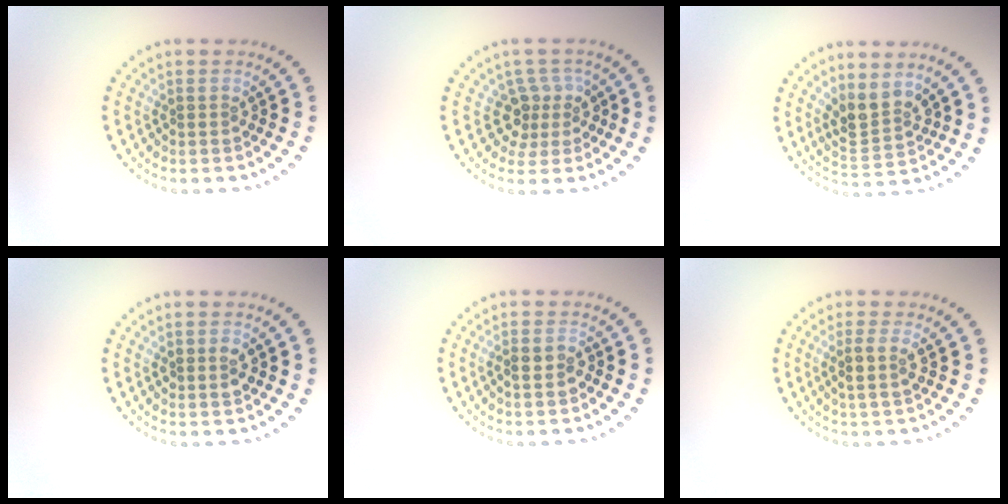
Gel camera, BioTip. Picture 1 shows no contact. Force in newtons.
{"total": 2.9, "press": 2.1, "slide": 2.0}
{"total": 3.1, "press": 2.7, "slide": 1.5}
{"total": 1.4, "press": 1.3, "slide": 0.2}
{"total": 1.8, "press": 1.8, "slide": 0.5}
{"total": 2.1, "press": 1.6, "slide": 1.3}